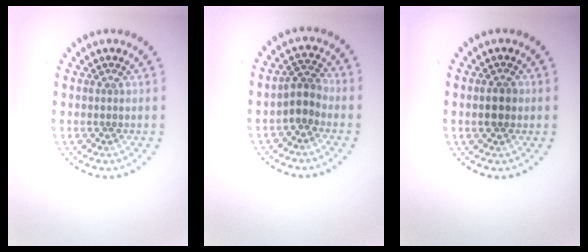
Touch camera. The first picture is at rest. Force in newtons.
{"total": 2.3, "press": 1.9, "slide": 1.3}
{"total": 1.6, "press": 1.6, "slide": 0.2}